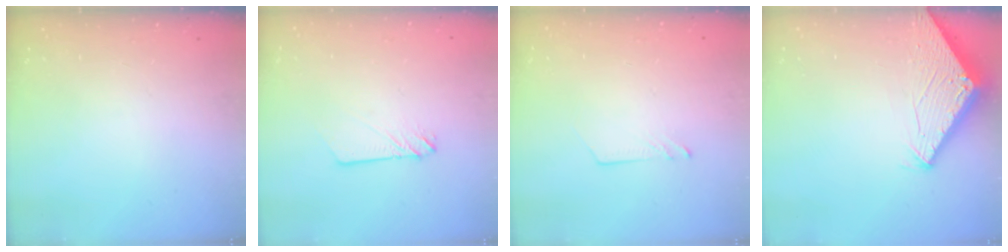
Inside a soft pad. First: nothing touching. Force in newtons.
{"total": 2.3, "press": 2.3, "slide": 0.3}
{"total": 1.2, "press": 1.2, "slide": 0.1}
{"total": 2.8, "press": 2.8, "slide": 0.2}